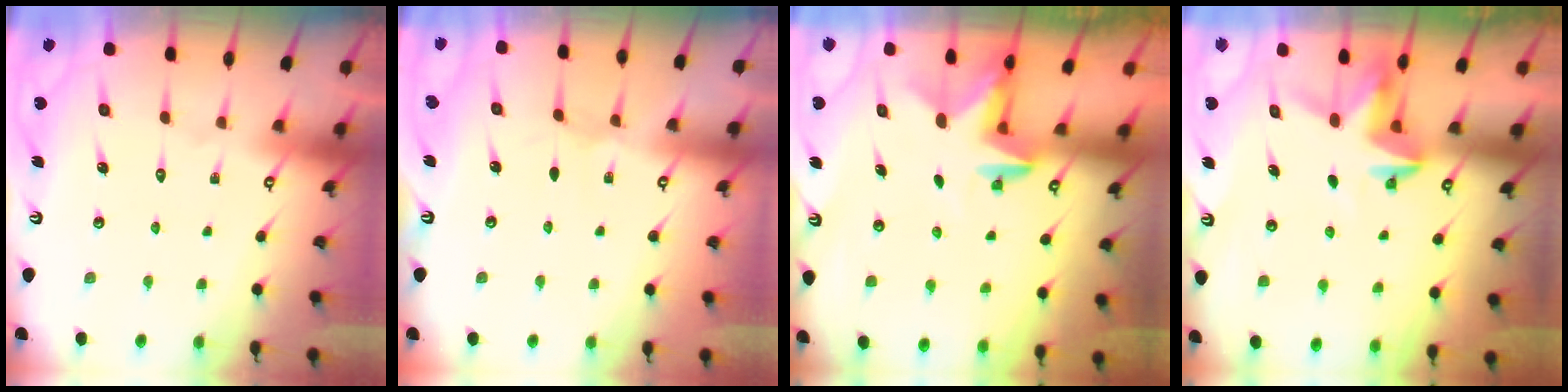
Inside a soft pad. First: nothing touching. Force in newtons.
{"total": 0.5, "press": 0.5, "slide": 0.2}
{"total": 2.5, "press": 2.5, "slide": 0.4}
{"total": 3.8, "press": 3.8, "slide": 0.3}